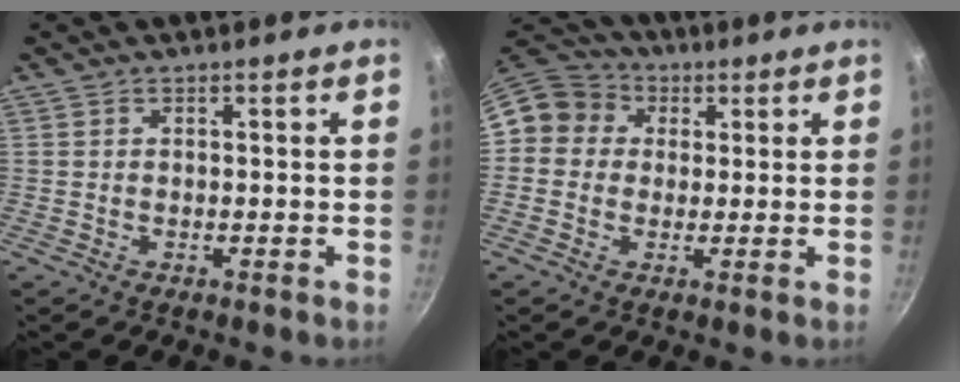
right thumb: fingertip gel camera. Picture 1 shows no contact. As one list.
[{"total": 8.9, "force": [2.1, 8.2, 2.8], "torque": [-0.024, 0.016, 0.011]}]